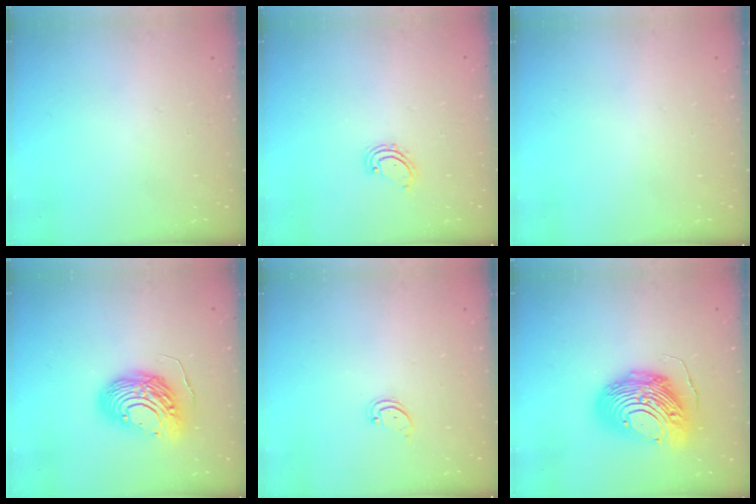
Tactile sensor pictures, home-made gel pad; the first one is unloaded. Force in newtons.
{"total": 2.6, "press": 2.6, "slide": 0.3}
{"total": 0.0}
{"total": 13.0, "press": 13.0, "slide": 1.1}
{"total": 1.8, "press": 1.7, "slide": 0.2}
{"total": 18.1, "press": 18.0, "slide": 1.6}